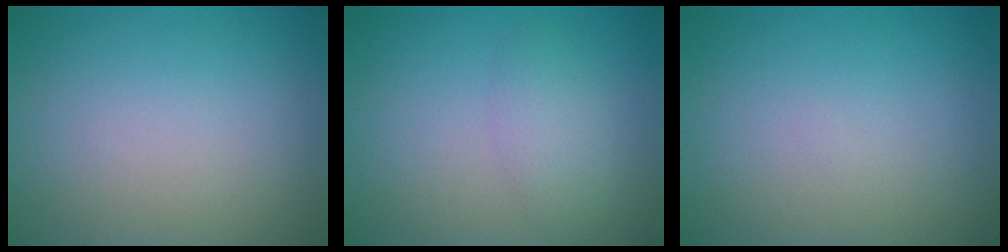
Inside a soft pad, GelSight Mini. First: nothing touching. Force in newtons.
{"total": 2.0, "press": 2.0, "slide": 0.1}
{"total": 0.0}